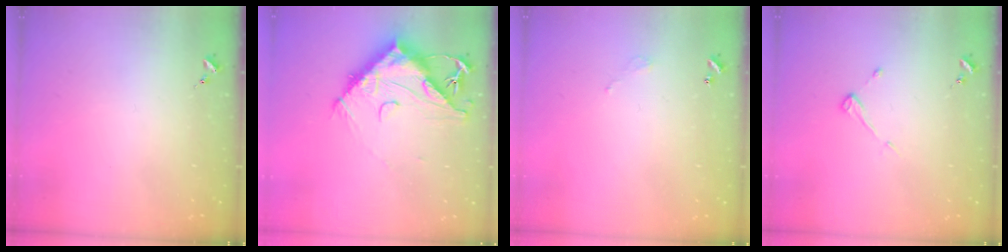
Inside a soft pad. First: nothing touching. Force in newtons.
{"total": 15.7, "press": 15.6, "slide": 1.4}
{"total": 3.0, "press": 3.0, "slide": 0.2}
{"total": 3.8, "press": 3.8, "slide": 0.4}